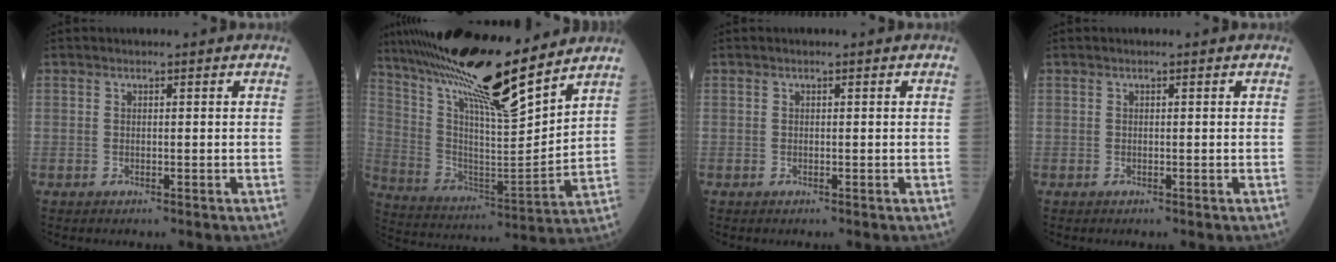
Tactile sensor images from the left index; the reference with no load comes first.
{"total": 20.2, "force": [16.3, 1.4, 11.9], "torque": [-0.211, -0.002, 0.292]}
{"total": 0.0}
{"total": 0.0}